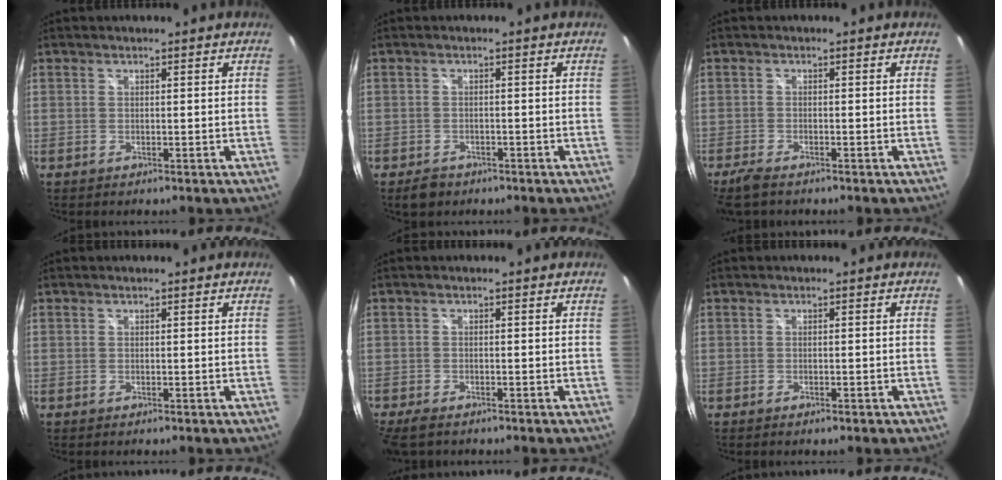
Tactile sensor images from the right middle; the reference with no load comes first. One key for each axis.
{"total": 3.0, "fx": -2.1, "fy": 2.0, "fz": 1.0, "tx": -0.024, "ty": -0.004, "tz": -0.029}
{"total": 3.7, "fx": -2.9, "fy": 0.9, "fz": 2.1, "tx": -0.055, "ty": -0.012, "tz": -0.058}
{"total": 0.0}
{"total": 4.7, "fx": -3.7, "fy": 1.5, "fz": 2.5, "tx": -0.061, "ty": -0.024, "tz": -0.070}
{"total": 1.8, "fx": -1.4, "fy": 0.6, "fz": 1.1, "tx": -0.017, "ty": -0.007, "tz": -0.020}